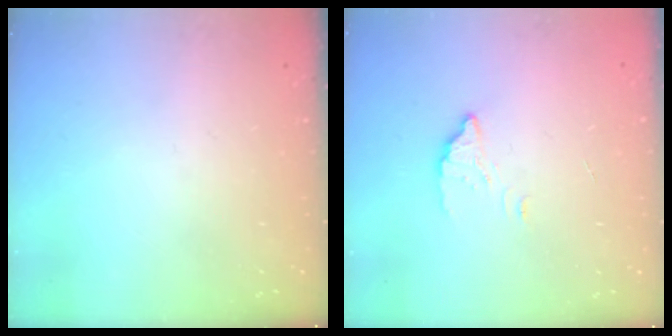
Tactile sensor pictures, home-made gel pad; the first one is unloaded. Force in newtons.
{"total": 2.9, "press": 2.9, "slide": 0.2}